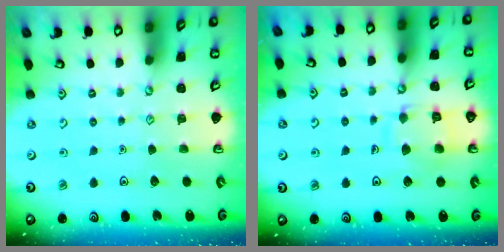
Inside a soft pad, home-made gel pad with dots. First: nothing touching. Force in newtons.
{"total": 10.3, "press": 10.2, "slide": 0.7}